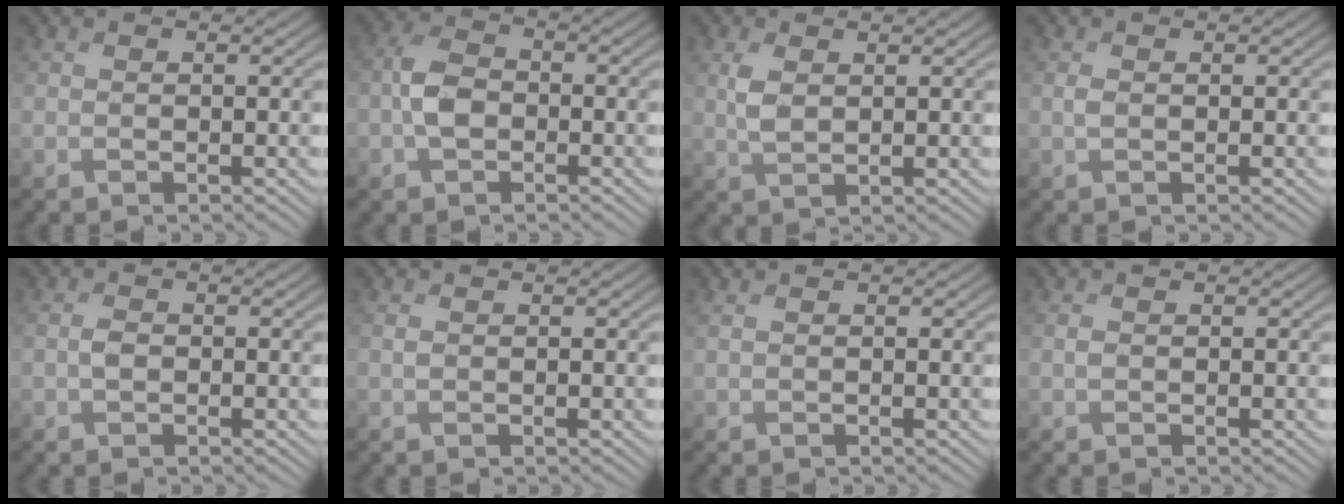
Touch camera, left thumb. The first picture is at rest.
{"total": 4.0, "force": [-0.8, 2.8, 2.8], "torque": [-0.058, 0.010, -0.025]}
{"total": 2.6, "force": [1.5, 0.9, 2.0], "torque": [-0.050, 0.006, 0.032]}
{"total": 0.8, "force": [0.5, 0.1, 0.6], "torque": [-0.015, 0.006, 0.009]}
{"total": 0.9, "force": [0.3, 0.5, 0.7], "torque": [-0.014, 0.007, 0.001]}
{"total": 0.7, "force": [0.6, 0.2, 0.3], "torque": [-0.007, 0.004, 0.010]}
{"total": 0.9, "force": [0.8, -0.4, -0.1], "torque": [0.003, 0.007, 0.015]}
{"total": 0.7, "force": [0.5, 0.2, 0.4], "torque": [-0.008, 0.005, 0.008]}